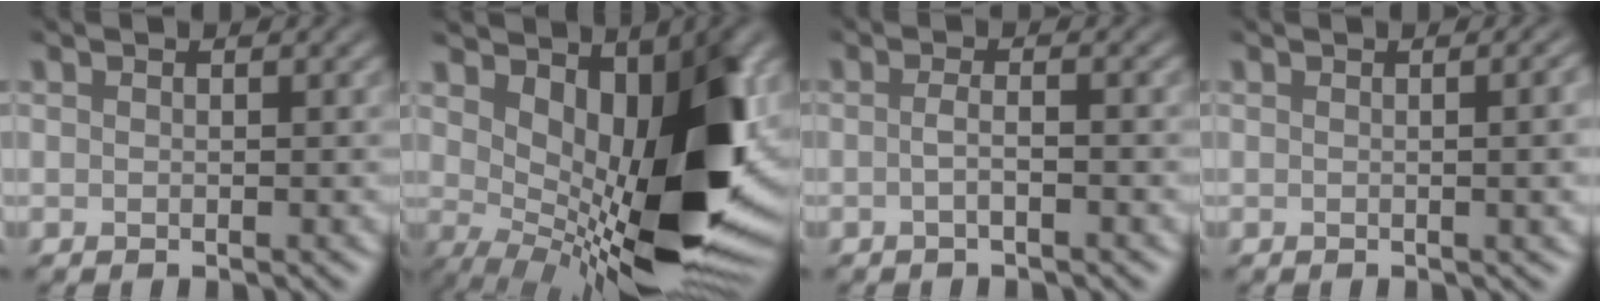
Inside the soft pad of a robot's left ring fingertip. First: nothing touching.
{"total": 13.1, "force": [2.3, 6.4, 11.2], "torque": [-0.145, -0.024, 0.049]}
{"total": 1.5, "force": [-0.4, 0.4, 1.4], "torque": [-0.024, 0.000, -0.013]}
{"total": 4.7, "force": [0.1, 1.9, 4.3], "torque": [-0.027, 0.010, -0.002]}